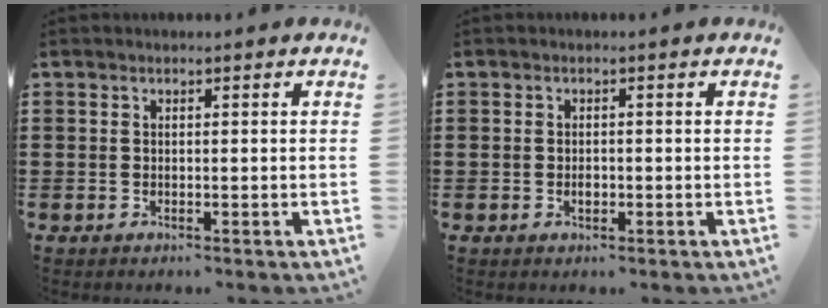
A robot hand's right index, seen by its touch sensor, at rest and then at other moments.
{"total": 1.4, "force": [-0.3, 0.8, 1.2], "torque": [-0.023, 0.000, -0.006]}